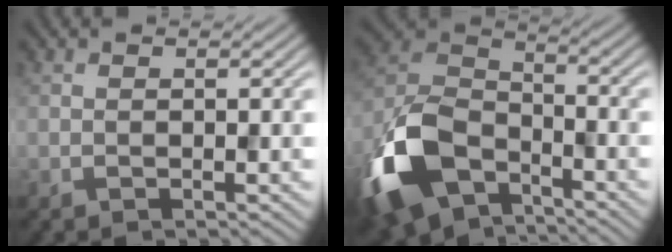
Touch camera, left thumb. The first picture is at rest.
{"total": 15.1, "force": [-8.4, 8.6, 9.1], "torque": [-0.228, -0.029, -0.177]}